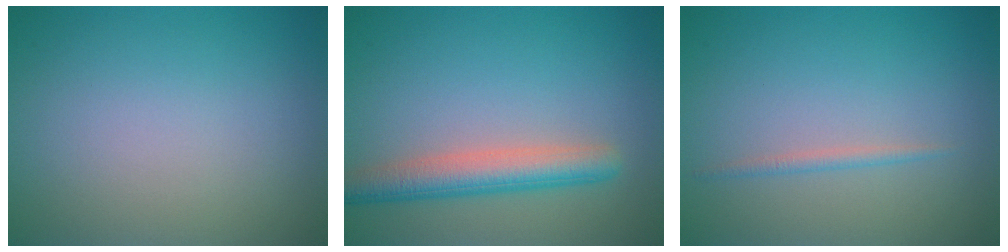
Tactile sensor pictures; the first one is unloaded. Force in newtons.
{"total": 4.3, "press": 4.3, "slide": 0.2}
{"total": 0.9, "press": 0.9, "slide": 0.0}